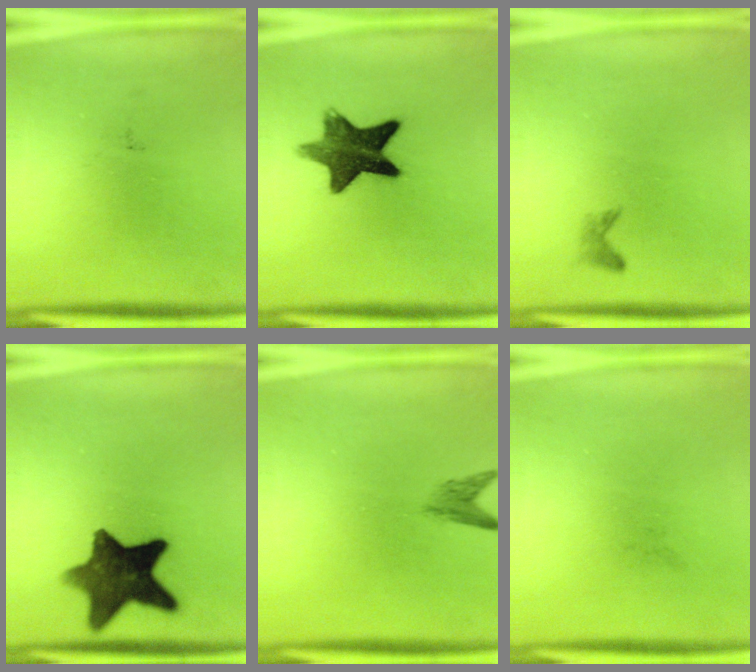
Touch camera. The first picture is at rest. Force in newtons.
{"total": 11.9}
{"total": 0.8}
{"total": 12.4}
{"total": 2.0}
{"total": 0.0}